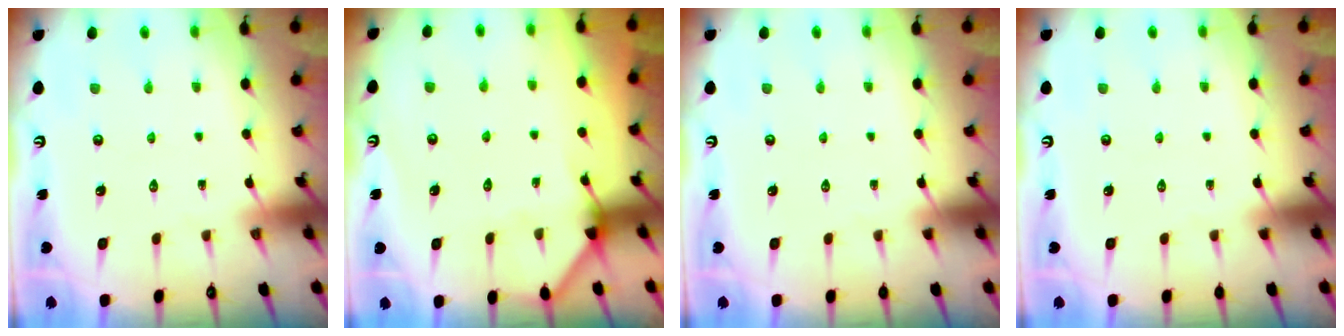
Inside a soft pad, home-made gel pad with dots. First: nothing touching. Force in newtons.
{"total": 4.6, "press": 4.6, "slide": 0.5}
{"total": 0.0}
{"total": 0.0}